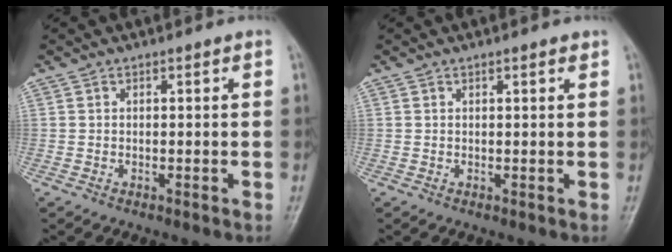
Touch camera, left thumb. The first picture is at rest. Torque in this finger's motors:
{"motor_torque": [-0.30, -0.21, -0.22, 0.04, -0.02]}